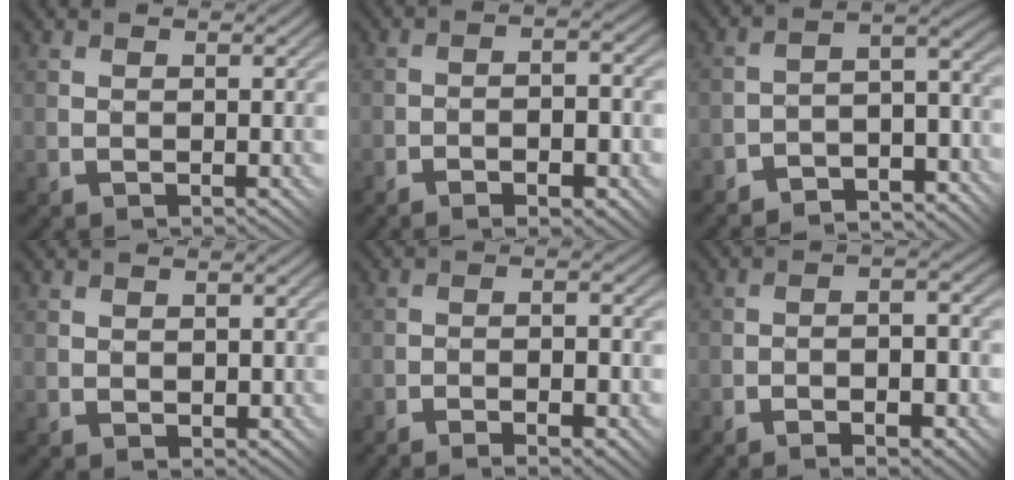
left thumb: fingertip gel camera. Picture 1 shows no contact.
{"total": 6.9, "force": [-3.6, 2.4, 5.5], "torque": [-0.077, 0.001, -0.046]}
{"total": 6.8, "force": [-5.7, 2.2, 2.9], "torque": [-0.028, -0.005, -0.107]}
{"total": 1.0, "force": [0.1, 0.8, 0.6], "torque": [-0.010, -0.002, 0.003]}
{"total": 7.0, "force": [-4.3, 2.0, 5.1], "torque": [-0.076, 0.012, -0.057]}
{"total": 7.7, "force": [-4.0, 2.4, 6.1], "torque": [-0.090, 0.001, -0.054]}